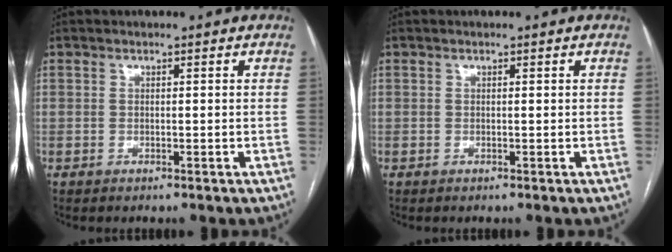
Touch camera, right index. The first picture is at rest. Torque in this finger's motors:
{"motor_torque": [-0.23, 0.15, 0.10, 0.01]}